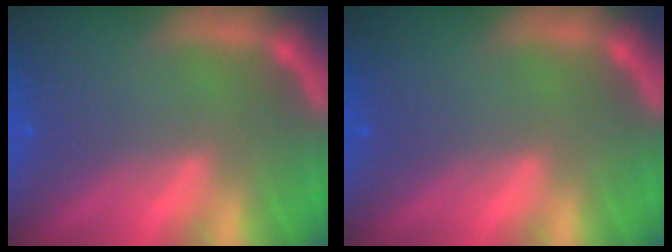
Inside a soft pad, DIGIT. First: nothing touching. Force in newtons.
{"total": 0.0}